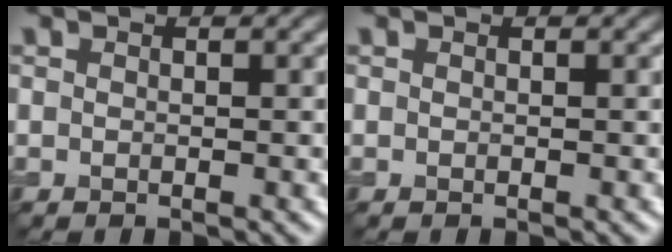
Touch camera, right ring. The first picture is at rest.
{"total": 0.0}